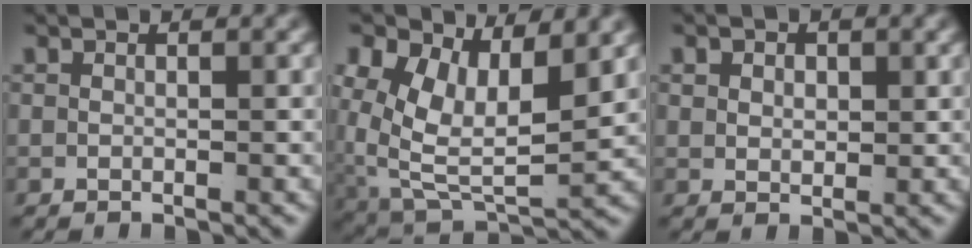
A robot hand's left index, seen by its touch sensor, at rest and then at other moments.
{"total": 9.7, "force": [0.6, 6.6, 7.0], "torque": [-0.149, -0.043, 0.030]}
{"total": 1.9, "force": [0.7, 1.2, 1.3], "torque": [-0.021, -0.015, 0.024]}